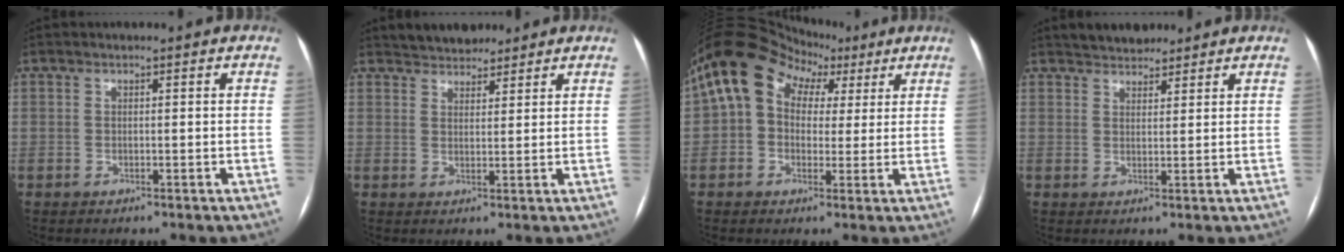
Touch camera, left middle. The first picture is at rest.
{"total": 4.7, "force": [4.2, 1.9, 0.9], "torque": [-0.010, 0.014, 0.070]}
{"total": 13.0, "force": [4.9, 9.6, 7.2], "torque": [-0.145, 0.068, 0.080]}
{"total": 4.1, "force": [3.6, 1.6, 0.9], "torque": [-0.010, 0.014, 0.061]}